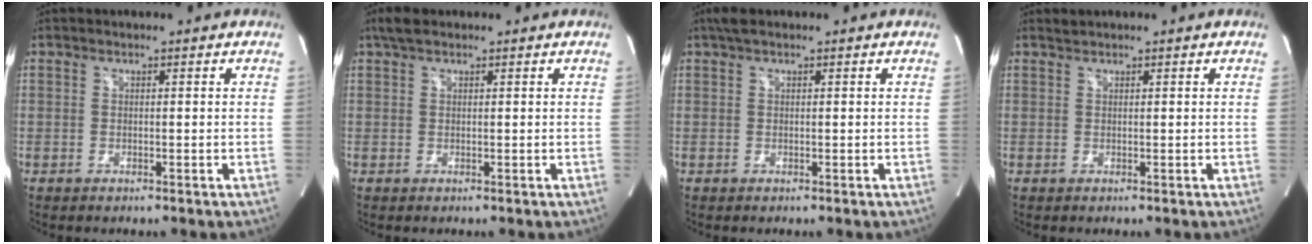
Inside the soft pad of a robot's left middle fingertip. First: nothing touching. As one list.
[{"total": 2.4, "force": [1.8, 0.8, 1.5], "torque": [-0.033, 0.019, 0.034]}, {"total": 2.3, "force": [1.7, 0.6, 1.5], "torque": [-0.034, 0.023, 0.031]}, {"total": 0.6, "force": [0.6, -0.1, -0.1], "torque": [-0.007, 0.005, 0.015]}]